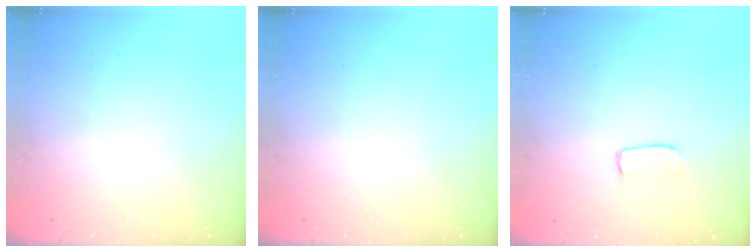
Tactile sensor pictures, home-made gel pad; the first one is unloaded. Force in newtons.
{"total": 0.0}
{"total": 3.6, "press": 3.6, "slide": 0.2}